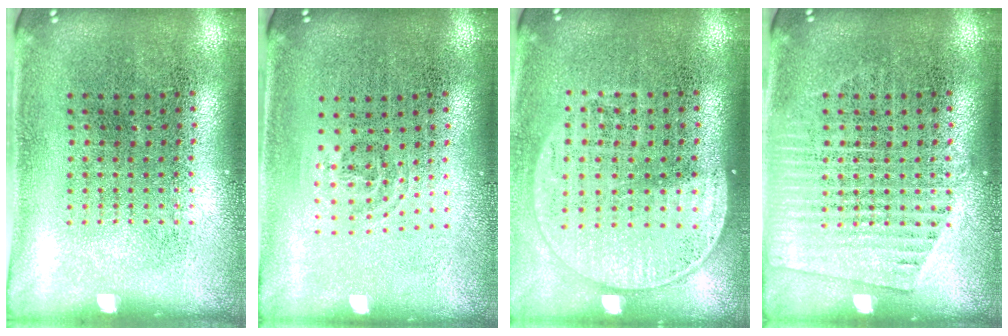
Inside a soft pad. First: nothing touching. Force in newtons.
{"total": 0.9, "press": 0.6, "slide": 0.6}
{"total": 1.5, "press": 1.4, "slide": 0.6}
{"total": 1.7, "press": 1.6, "slide": 0.3}